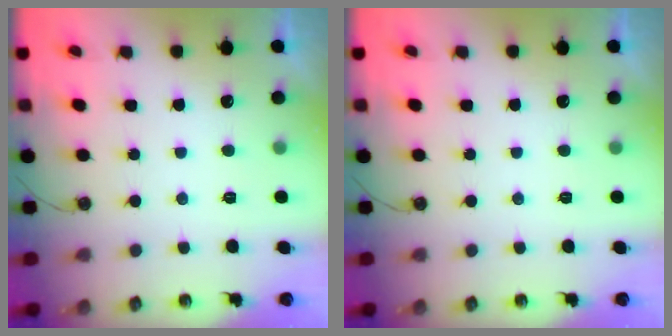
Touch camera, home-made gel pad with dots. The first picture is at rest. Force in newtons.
{"total": 0.0}